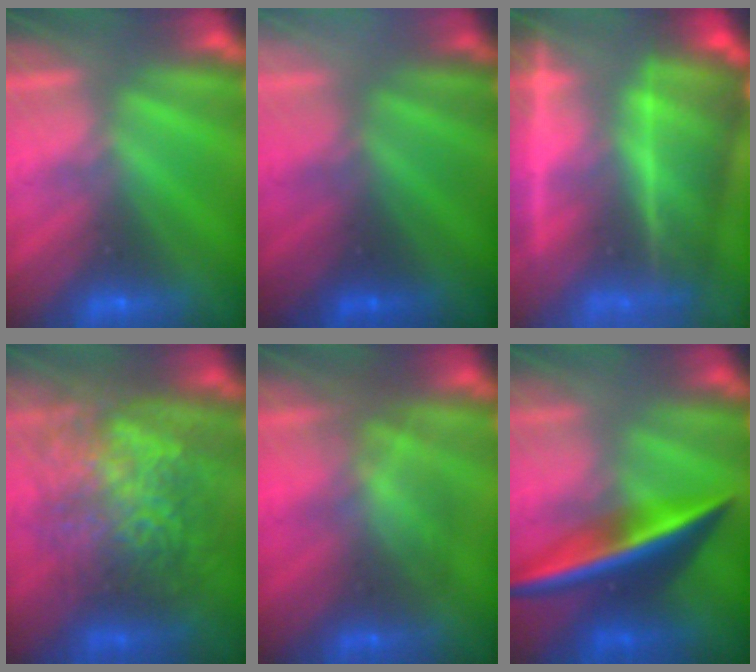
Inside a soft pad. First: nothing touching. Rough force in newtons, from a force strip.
{"total": 2.7}
{"total": 6.7}
{"total": 7.7}
{"total": 2.8}
{"total": 2.5}